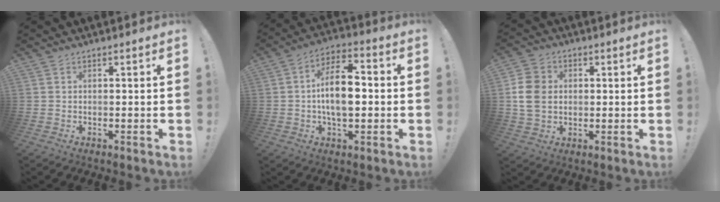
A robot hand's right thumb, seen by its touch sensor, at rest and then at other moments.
{"total": 12.8, "force": [-1.0, 6.9, 10.7], "torque": [-0.187, 0.011, -0.021]}
{"total": 10.5, "force": [0.7, 8.5, 6.1], "torque": [-0.117, 0.009, 0.016]}